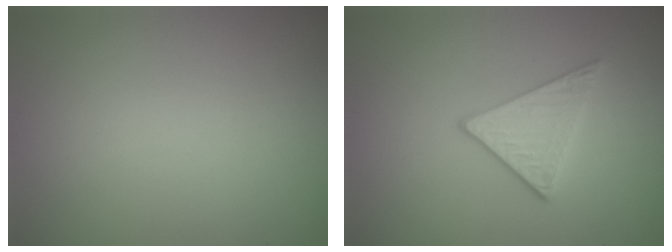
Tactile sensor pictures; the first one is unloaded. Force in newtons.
{"total": 2.8, "press": 2.6, "slide": 1.0}